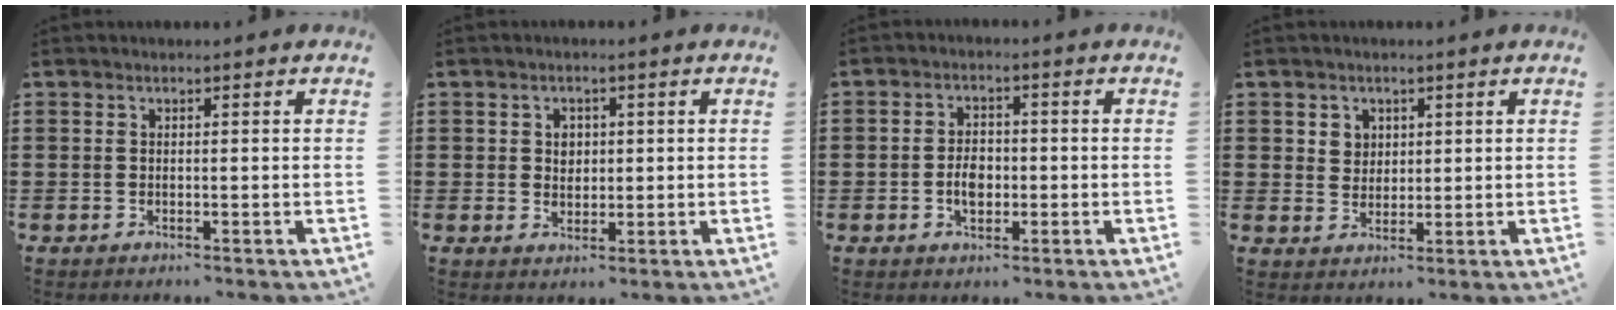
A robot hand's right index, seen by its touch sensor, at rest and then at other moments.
{"total": 2.1, "force": [0.5, 1.8, 1.0], "torque": [-0.026, 0.011, 0.007]}
{"total": 3.4, "force": [-0.7, 2.1, 2.5], "torque": [-0.042, -0.001, -0.014]}
{"total": 2.6, "force": [1.3, 2.3, 0.3], "torque": [-0.017, 0.010, 0.024]}